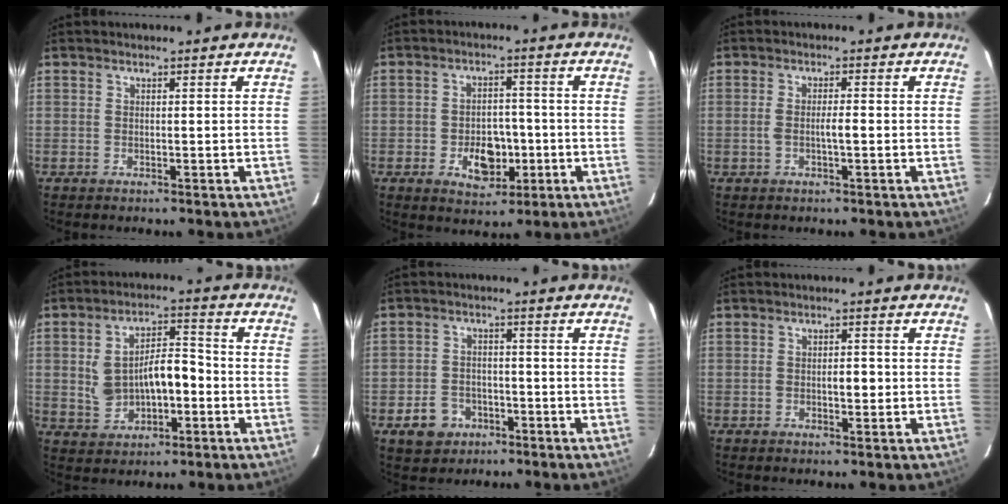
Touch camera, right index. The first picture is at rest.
{"total": 6.8, "force": [-2.0, 4.4, 4.9], "torque": [-0.074, 0.008, -0.025]}
{"total": 2.5, "force": [-0.5, 0.4, 2.4], "torque": [-0.045, 0.002, -0.009]}
{"total": 9.9, "force": [-1.1, 5.0, 8.4], "torque": [-0.157, 0.029, -0.009]}
{"total": 5.7, "force": [-2.8, 4.6, 1.8], "torque": [-0.036, 0.009, -0.037]}
{"total": 2.5, "force": [-0.5, 1.1, 2.2], "torque": [-0.034, 0.004, -0.007]}